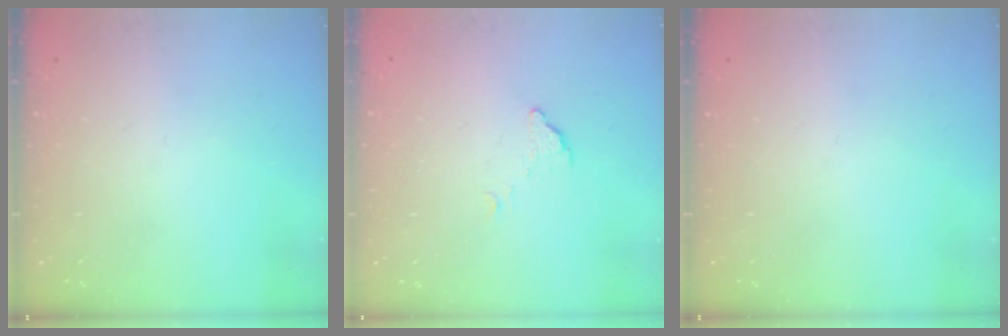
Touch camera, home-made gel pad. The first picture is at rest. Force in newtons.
{"total": 3.6, "press": 3.6, "slide": 0.1}
{"total": 0.0}